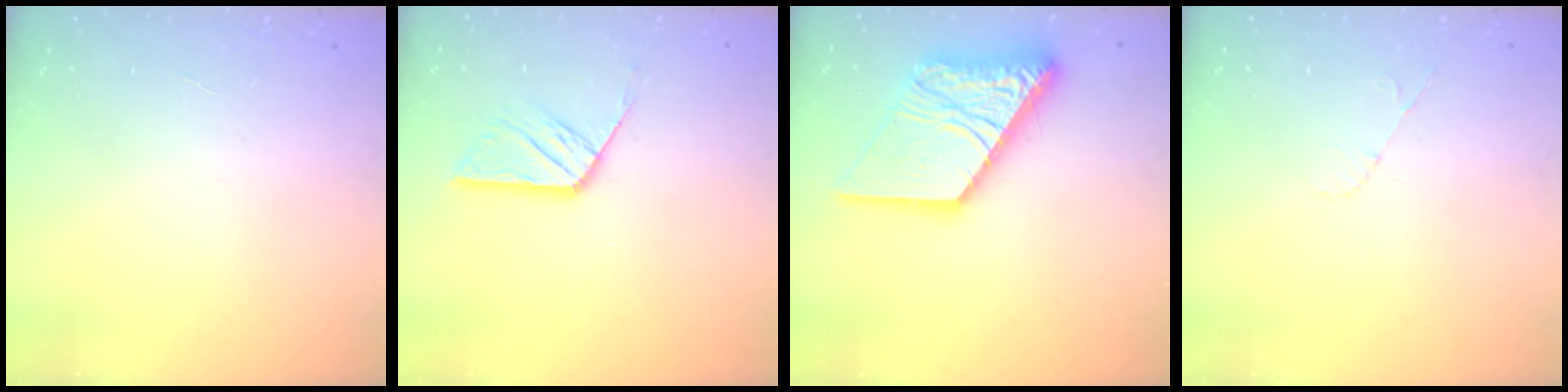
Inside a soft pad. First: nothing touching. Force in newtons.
{"total": 9.6, "press": 9.6, "slide": 0.5}
{"total": 17.5, "press": 17.4, "slide": 2.0}
{"total": 4.0, "press": 4.0, "slide": 0.6}